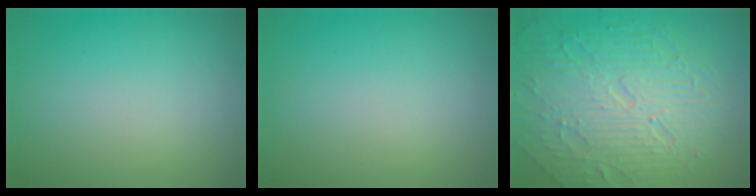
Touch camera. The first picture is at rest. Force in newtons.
{"total": 0.0}
{"total": 9.8, "press": 6.5, "slide": 7.3}